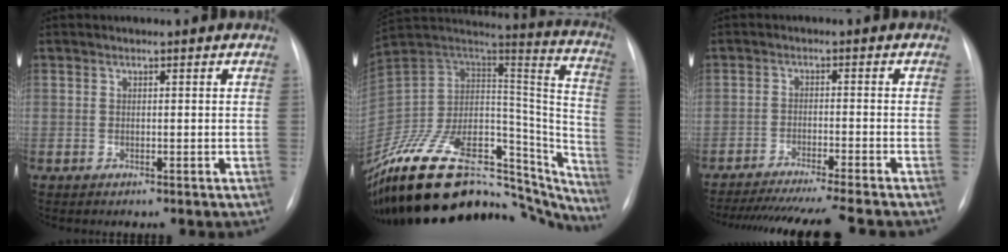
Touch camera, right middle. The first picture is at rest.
{"total": 39.5, "force": [-30.3, 16.8, 19.0], "torque": [-0.288, -0.004, -0.429]}
{"total": 17.7, "force": [-15.9, -0.6, 7.8], "torque": [-0.120, -0.048, -0.229]}